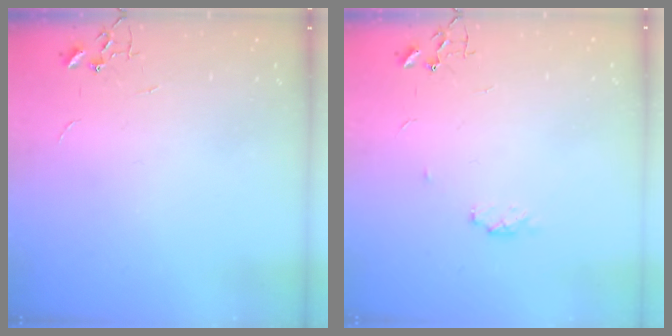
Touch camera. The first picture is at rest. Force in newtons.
{"total": 4.5, "press": 4.5, "slide": 0.9}